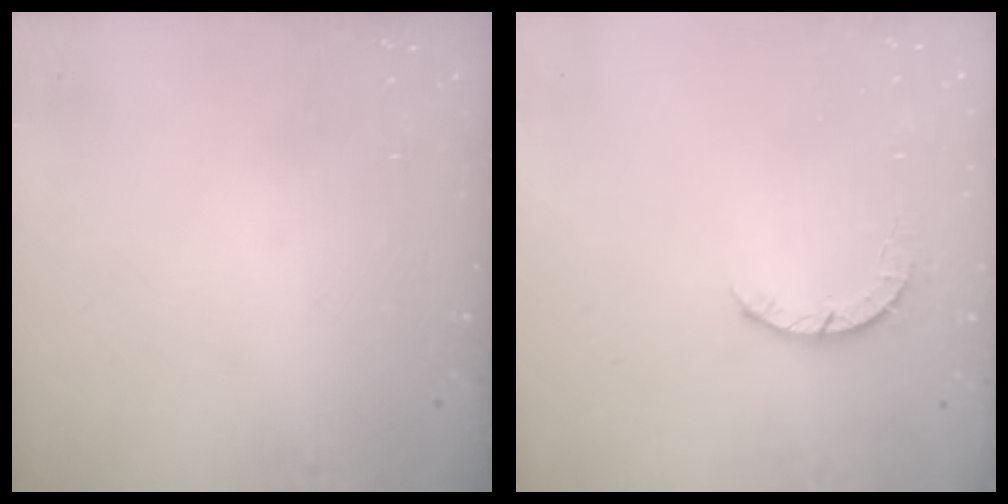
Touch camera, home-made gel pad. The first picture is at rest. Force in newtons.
{"total": 3.2, "press": 3.2, "slide": 0.4}